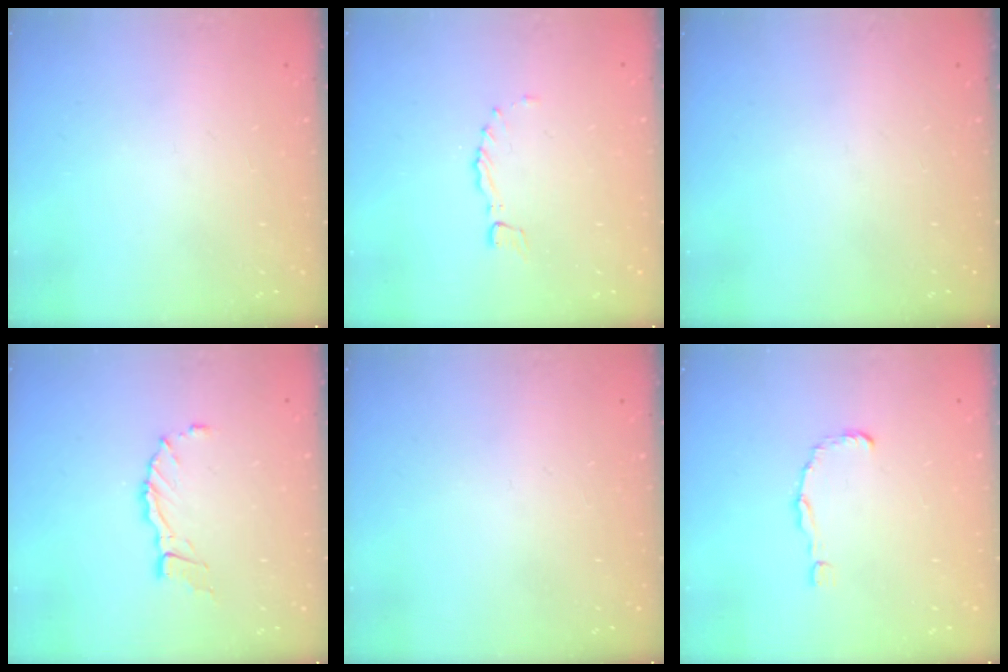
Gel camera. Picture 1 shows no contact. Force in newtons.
{"total": 0.0}
{"total": 0.0}
{"total": 7.9, "press": 7.9, "slide": 0.7}
{"total": 0.0}
{"total": 1.5, "press": 1.5, "slide": 0.0}